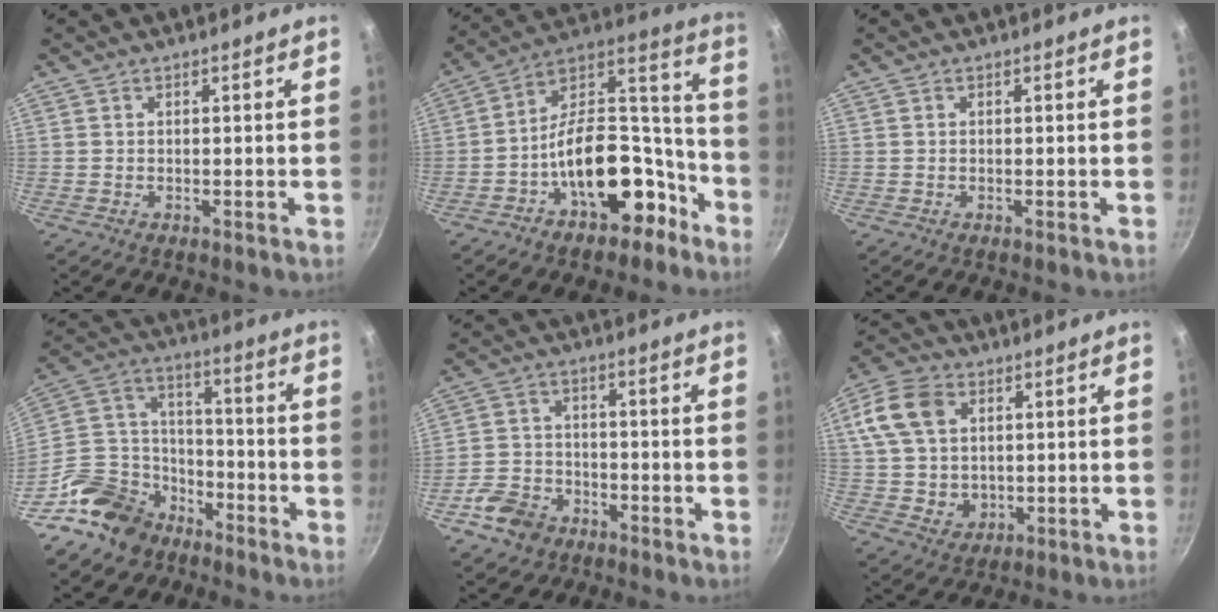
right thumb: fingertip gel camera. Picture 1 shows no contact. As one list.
[{"total": 19.8, "force": [-9.4, 11.3, 13.2], "torque": [-0.140, 0.110, -0.146]}, {"total": 0.0}, {"total": 15.8, "force": [-10.4, 10.5, 5.8], "torque": [-0.078, 0.089, -0.195]}, {"total": 7.4, "force": [-4.3, 5.3, 2.9], "torque": [-0.047, 0.035, -0.085]}, {"total": 14.4, "force": [3.7, 10.9, 8.6], "torque": [-0.157, 0.001, 0.069]}]